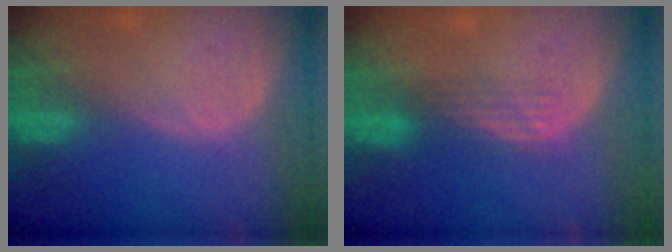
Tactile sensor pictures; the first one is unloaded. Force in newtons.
{"total": 2.9, "press": 2.6, "slide": 1.3}